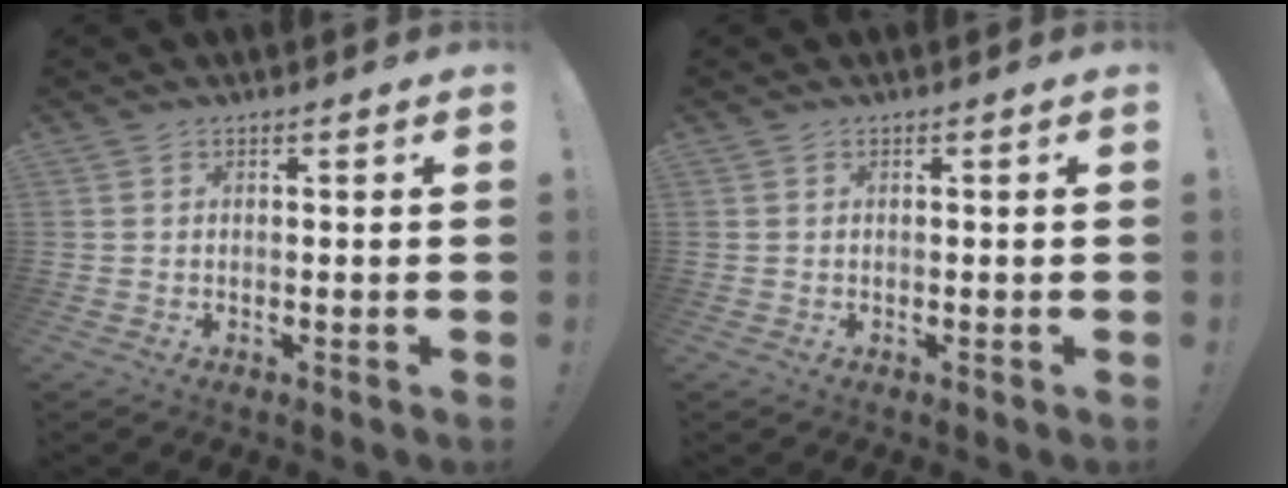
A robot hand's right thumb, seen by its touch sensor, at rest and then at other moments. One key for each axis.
{"total": 0.0}